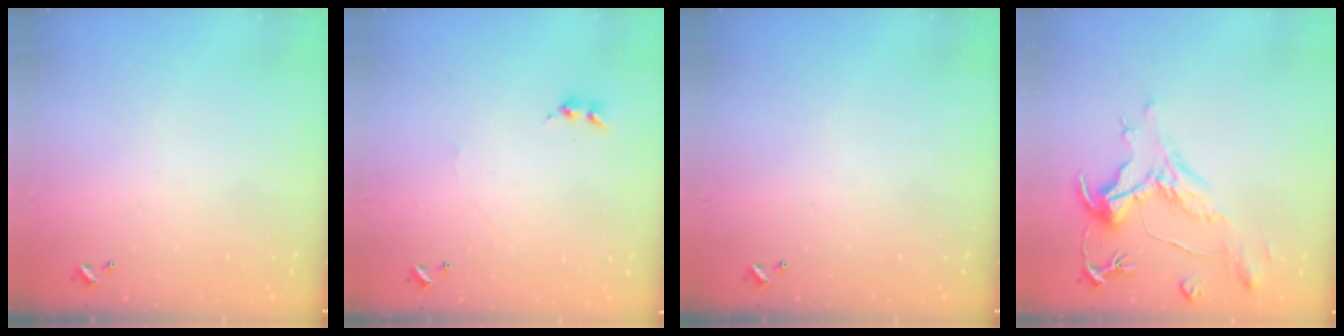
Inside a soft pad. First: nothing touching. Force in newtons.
{"total": 0.8, "press": 0.7, "slide": 0.5}
{"total": 0.0}
{"total": 1.8, "press": 0.8, "slide": 1.5}